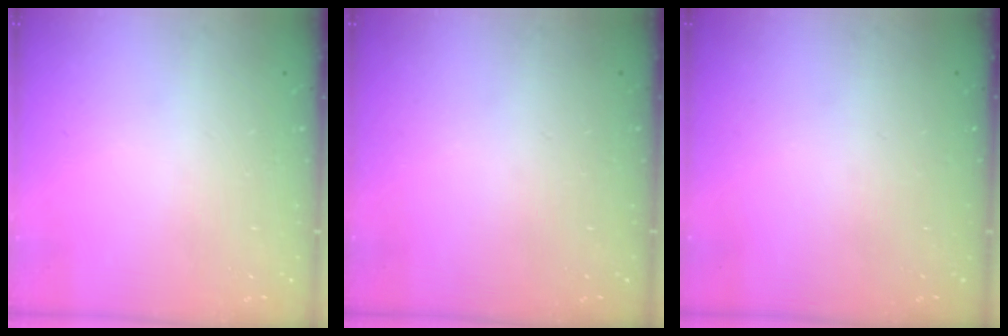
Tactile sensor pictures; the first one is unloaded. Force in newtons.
{"total": 0.0}
{"total": 0.0}